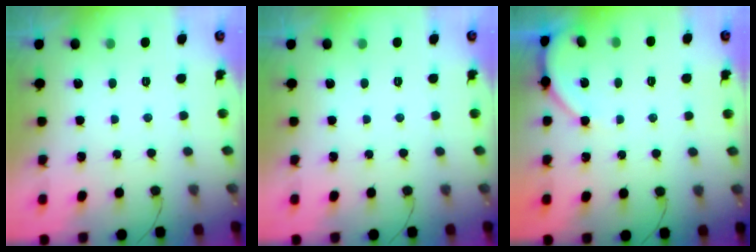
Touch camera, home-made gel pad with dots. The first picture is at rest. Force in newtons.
{"total": 0.0}
{"total": 3.9, "press": 3.9, "slide": 0.4}